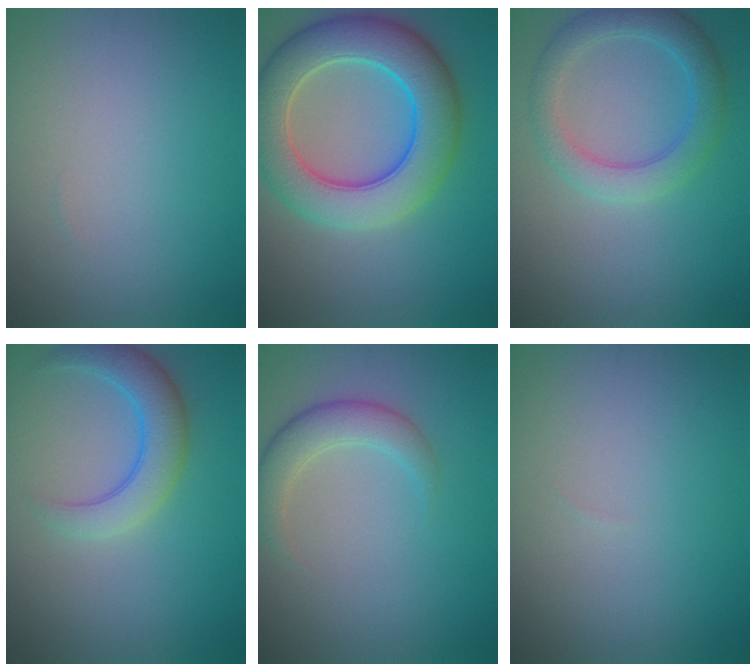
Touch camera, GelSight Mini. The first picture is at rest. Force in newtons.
{"total": 9.3, "press": 9.3, "slide": 0.3}
{"total": 4.1, "press": 4.1, "slide": 0.2}
{"total": 4.0, "press": 4.0, "slide": 0.3}
{"total": 2.9, "press": 2.9, "slide": 0.2}
{"total": 0.0}